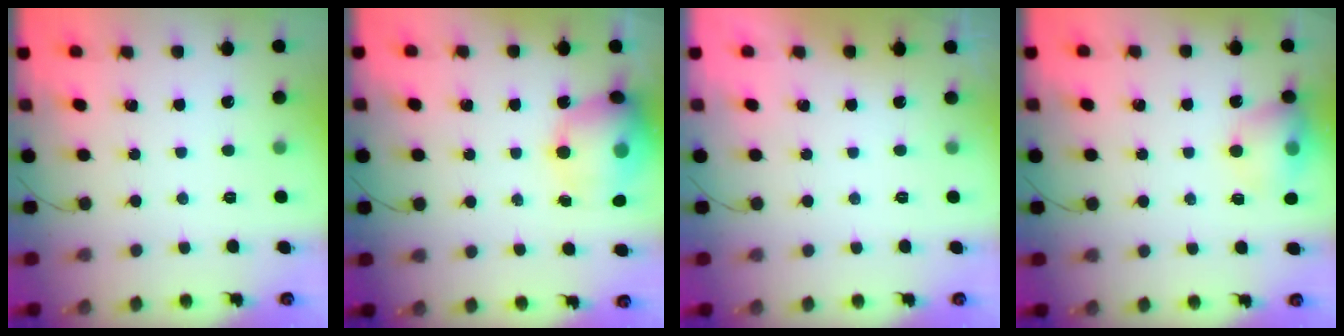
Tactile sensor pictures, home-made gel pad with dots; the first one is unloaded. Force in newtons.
{"total": 17.2, "press": 16.9, "slide": 3.3}
{"total": 0.0}
{"total": 11.4, "press": 11.2, "slide": 1.8}